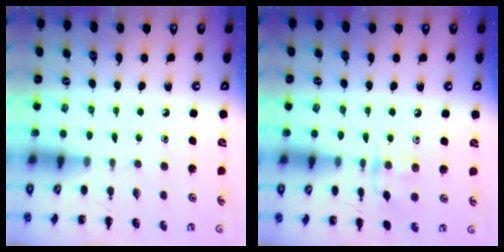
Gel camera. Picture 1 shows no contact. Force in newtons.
{"total": 7.3, "press": 7.2, "slide": 1.2}